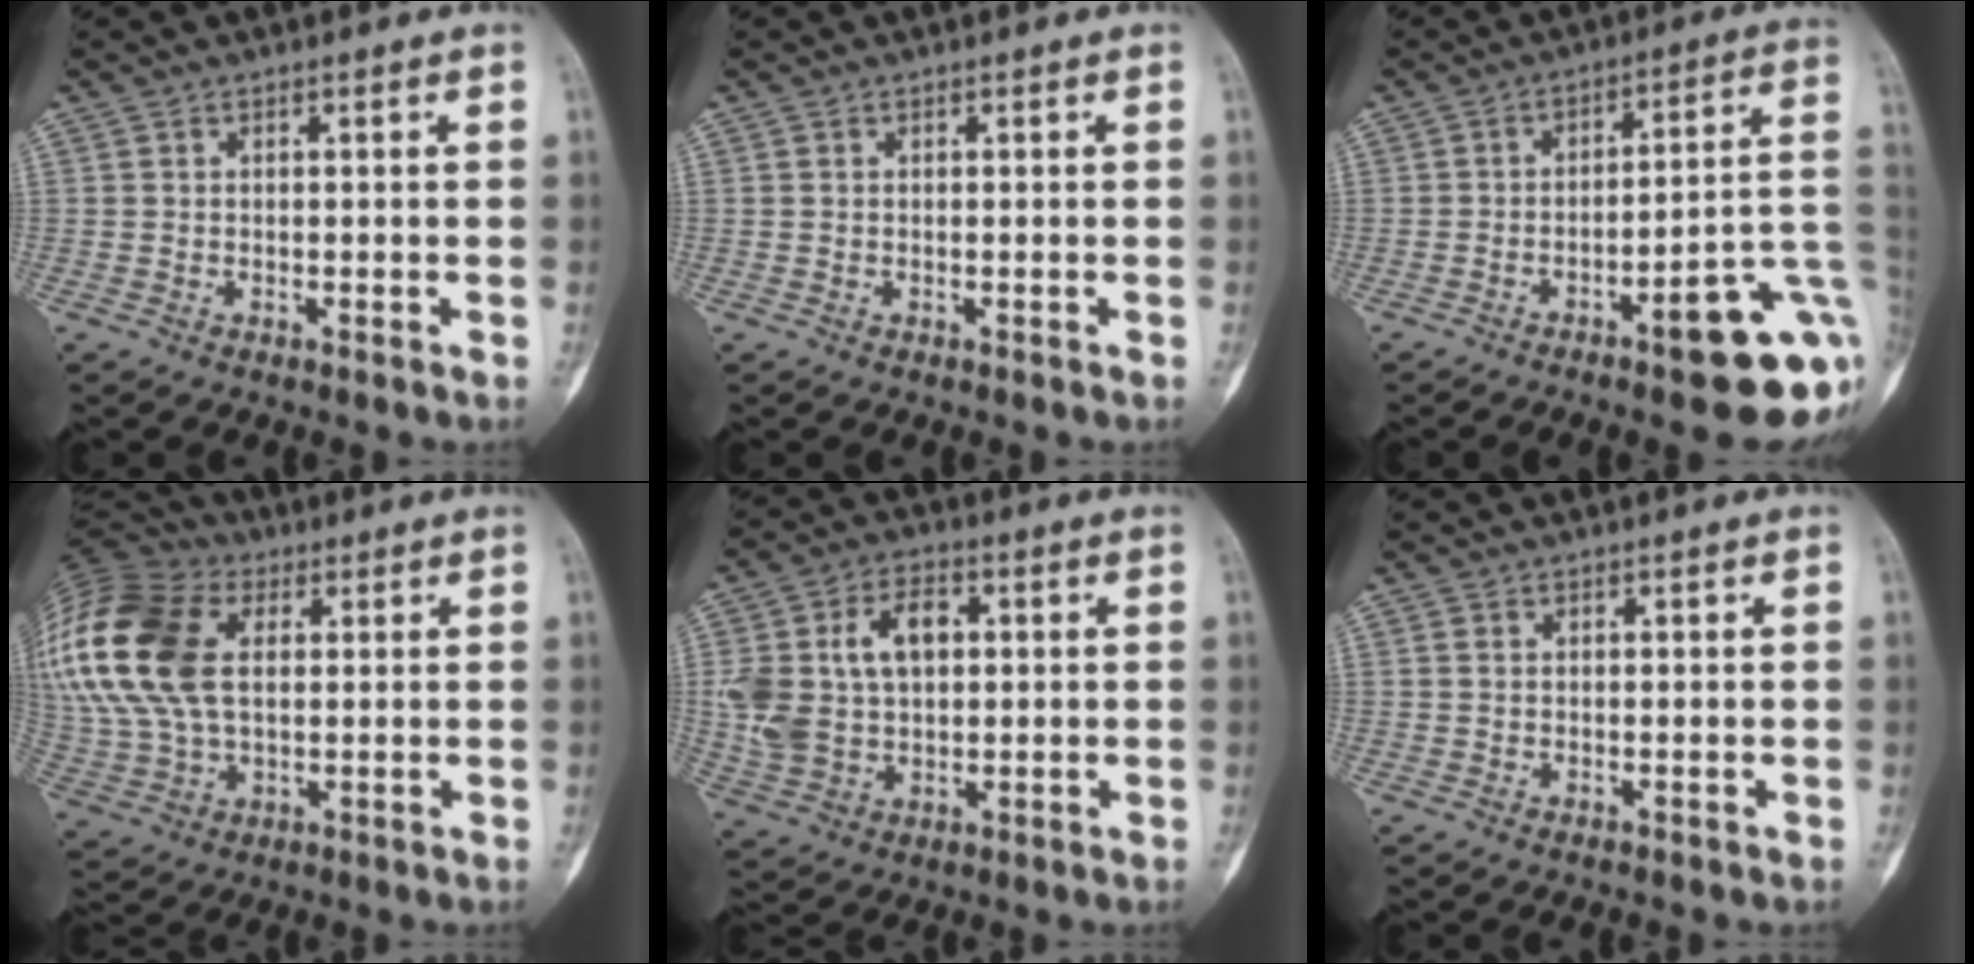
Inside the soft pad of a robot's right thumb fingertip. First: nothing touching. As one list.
[{"total": 0.0}, {"total": 17.7, "force": [-6.4, 4.5, 15.9], "torque": [-0.140, 0.046, -0.076]}, {"total": 26.9, "force": [6.5, 17.3, 19.5], "torque": [-0.469, 0.030, 0.126]}, {"total": 13.4, "force": [2.2, 9.0, 9.8], "torque": [-0.172, 0.013, 0.046]}, {"total": 0.8, "force": [0.2, 0.5, 0.5], "torque": [-0.015, 0.003, 0.006]}]